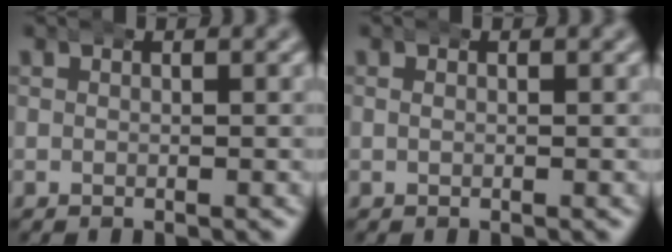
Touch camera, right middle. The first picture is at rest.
{"total": 0.0}